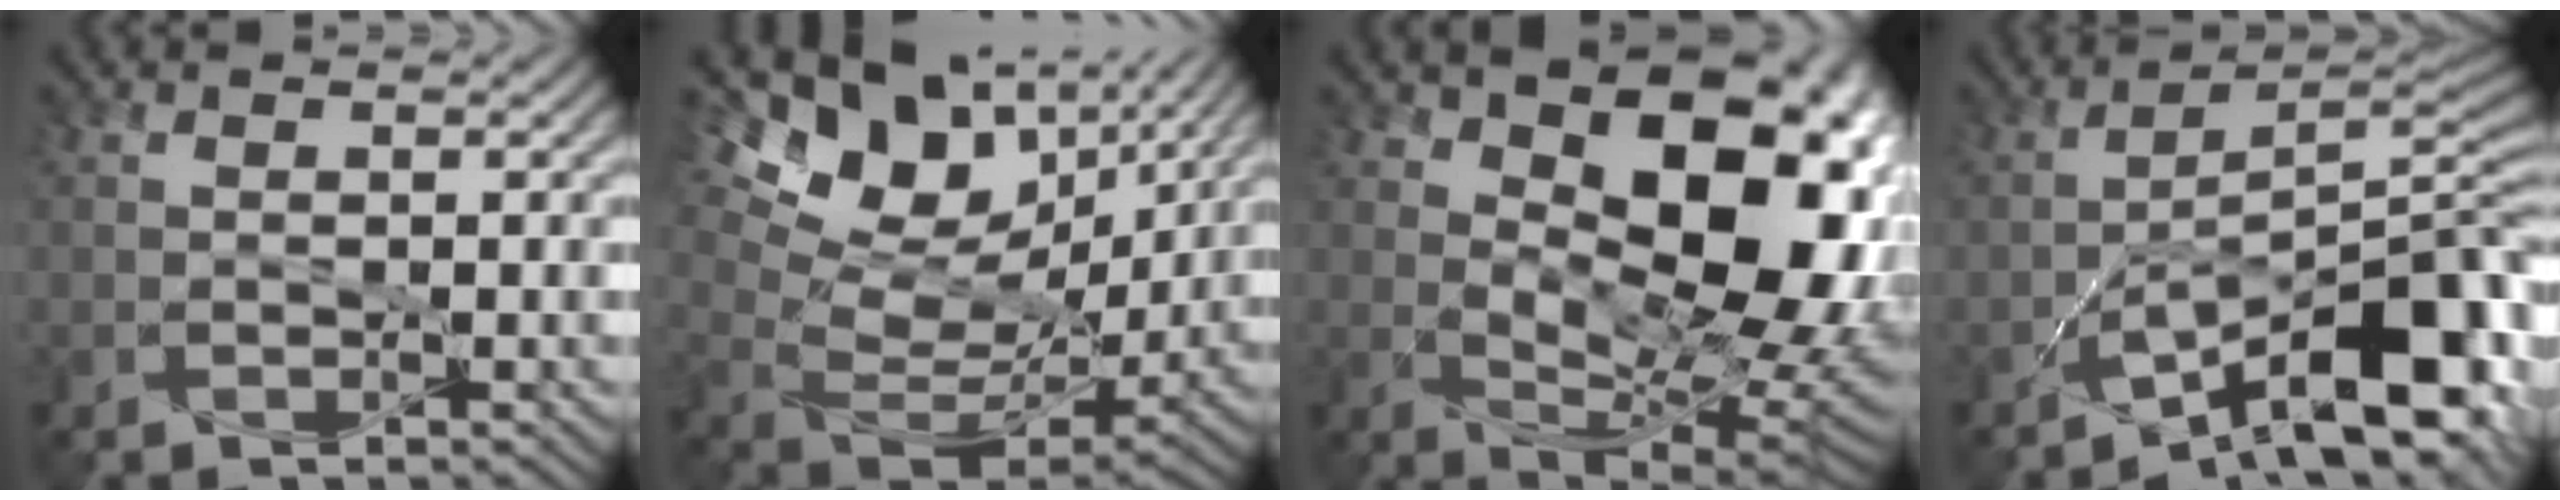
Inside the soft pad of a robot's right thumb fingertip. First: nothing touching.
{"total": 17.8, "force": [9.1, 10.7, 10.9], "torque": [-0.238, 0.031, 0.167]}
{"total": 15.4, "force": [4.5, 8.3, 12.1], "torque": [-0.166, 0.002, 0.077]}
{"total": 12.7, "force": [-7.1, 3.7, 9.9], "torque": [-0.160, -0.002, -0.119]}